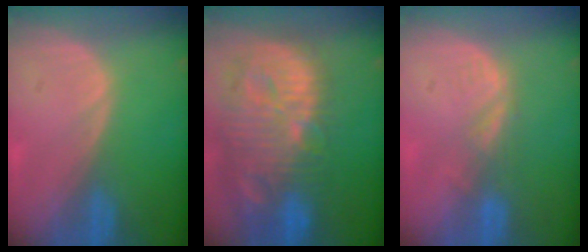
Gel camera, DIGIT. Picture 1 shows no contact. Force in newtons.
{"total": 14.4, "press": 12.6, "slide": 7.0}
{"total": 2.8, "press": 2.2, "slide": 1.7}